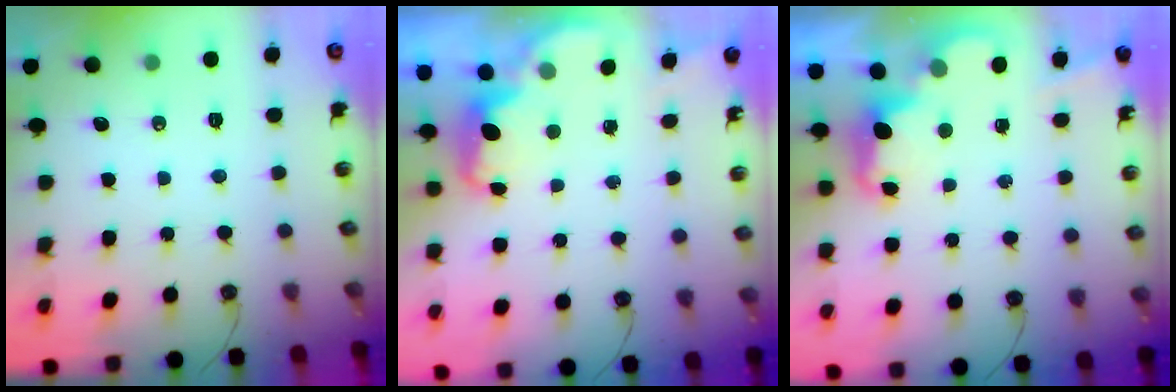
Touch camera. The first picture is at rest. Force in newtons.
{"total": 2.5, "press": 2.4, "slide": 0.6}
{"total": 2.4, "press": 2.3, "slide": 0.5}